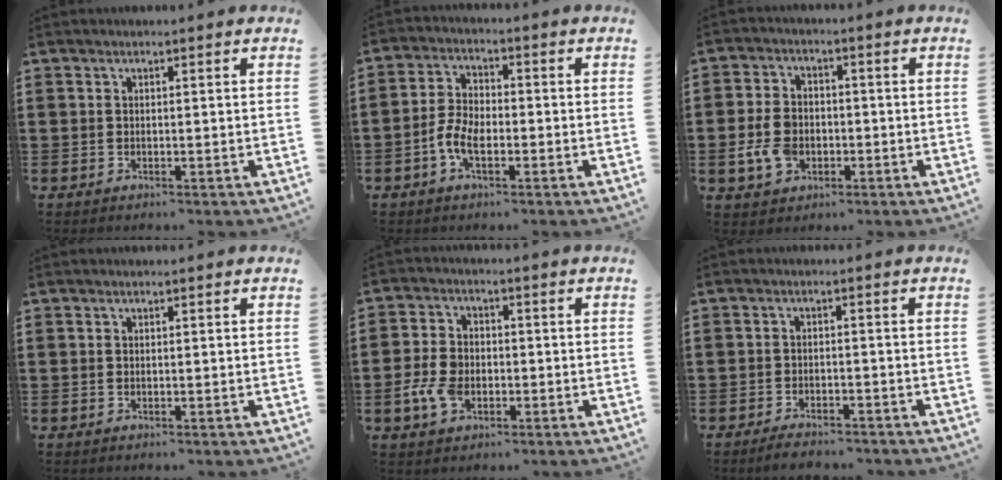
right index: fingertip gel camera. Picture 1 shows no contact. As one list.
[{"total": 5.6, "force": [-2.3, 2.8, 4.3], "torque": [-0.107, 0.000, -0.050]}, {"total": 6.2, "force": [-1.7, 4.4, 4.1], "torque": [-0.102, 0.003, -0.035]}, {"total": 0.0}, {"total": 5.7, "force": [-1.9, 3.8, 3.8], "torque": [-0.095, 0.003, -0.039]}, {"total": 2.2, "force": [-2.2, 0.3, 0.4], "torque": [-0.011, 0.003, -0.044]}]